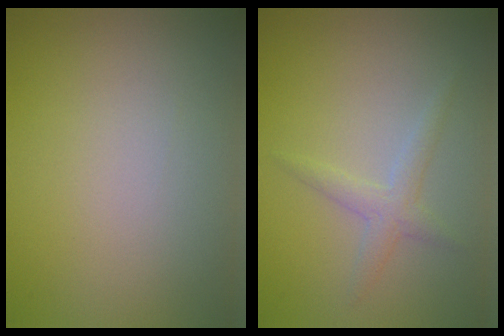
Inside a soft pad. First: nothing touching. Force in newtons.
{"total": 1.8, "press": 1.8, "slide": 0.1}